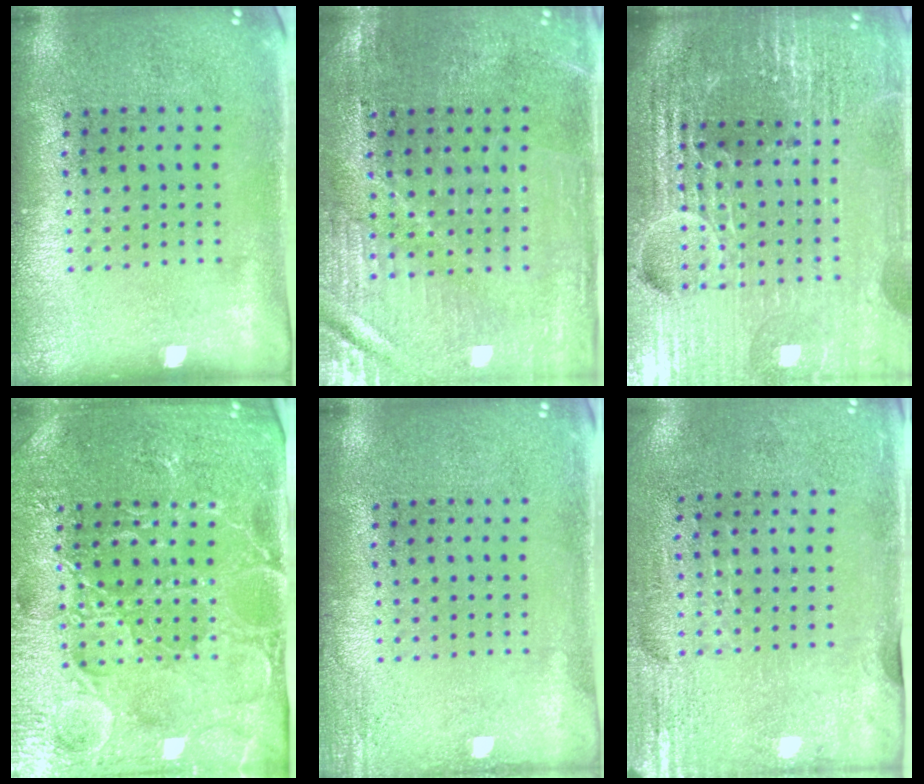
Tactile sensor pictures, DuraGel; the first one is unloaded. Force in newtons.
{"total": 1.1, "press": 1.1, "slide": 0.2}
{"total": 6.5, "press": 5.7, "slide": 3.2}
{"total": 4.8, "press": 4.5, "slide": 1.6}
{"total": 1.8, "press": 1.8, "slide": 0.2}
{"total": 2.9, "press": 2.5, "slide": 1.5}